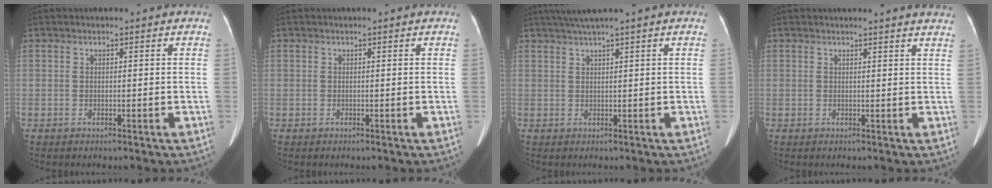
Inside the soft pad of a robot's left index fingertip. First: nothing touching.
{"total": 0.0}
{"total": 3.4, "force": [2.5, -0.9, 2.1], "torque": [-0.044, 0.013, 0.051]}
{"total": 7.0, "force": [6.6, 0.0, 2.2], "torque": [-0.024, -0.003, 0.049]}